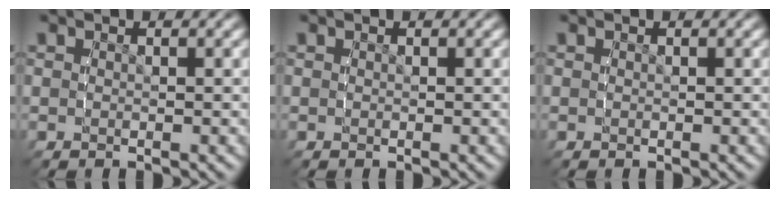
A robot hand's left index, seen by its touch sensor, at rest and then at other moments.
{"total": 0.0}
{"total": 0.0}